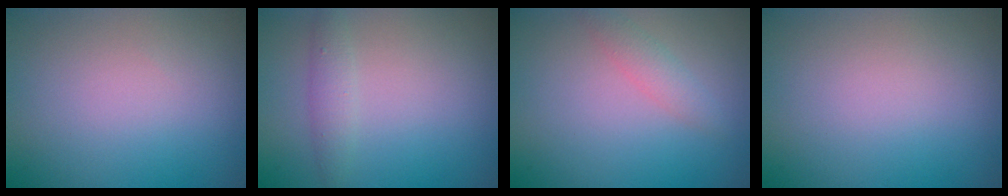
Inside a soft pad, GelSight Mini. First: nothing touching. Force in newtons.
{"total": 1.6, "press": 1.6, "slide": 0.0}
{"total": 1.6, "press": 1.6, "slide": 0.1}
{"total": 0.0}